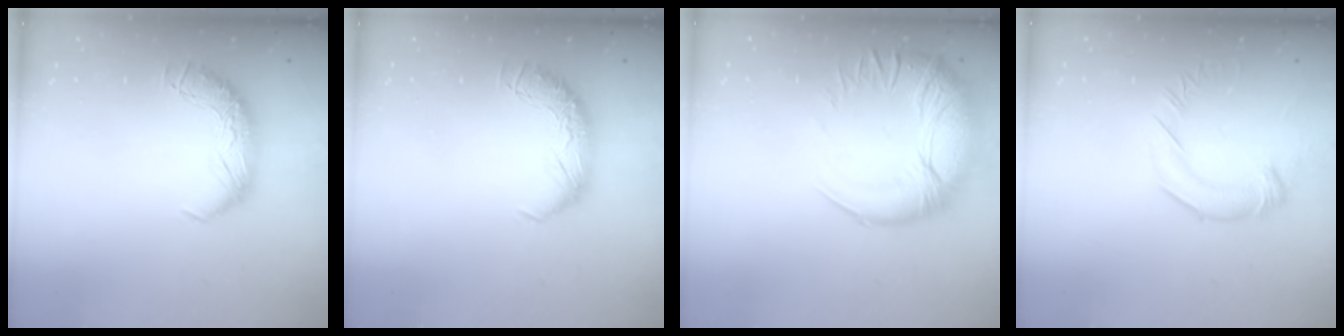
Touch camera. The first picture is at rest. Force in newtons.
{"total": 0.0}
{"total": 8.0, "press": 6.7, "slide": 4.5}
{"total": 2.5, "press": 2.4, "slide": 0.7}